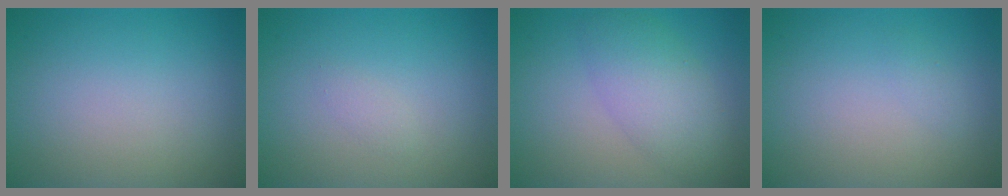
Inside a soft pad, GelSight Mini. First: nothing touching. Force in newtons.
{"total": 0.7, "press": 0.7, "slide": 0.0}
{"total": 4.6, "press": 4.6, "slide": 0.3}
{"total": 0.6, "press": 0.5, "slide": 0.1}